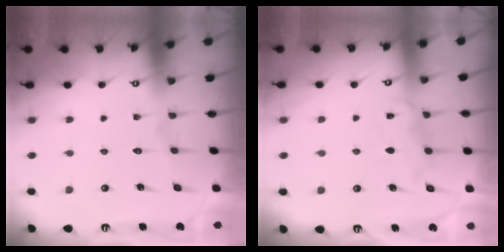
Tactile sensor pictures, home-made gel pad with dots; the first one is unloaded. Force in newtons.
{"total": 5.9, "press": 5.9, "slide": 0.5}